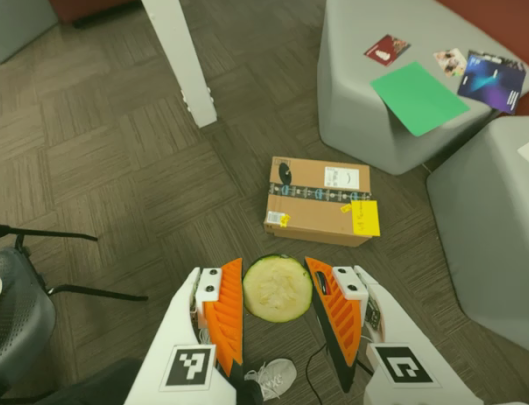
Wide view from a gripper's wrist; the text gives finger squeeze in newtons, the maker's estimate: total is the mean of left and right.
{"total": 7.4, "left": 7.9, "right": 7.0}